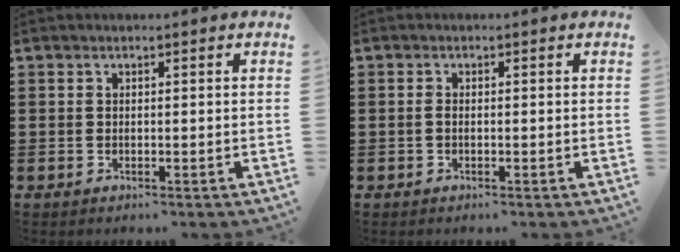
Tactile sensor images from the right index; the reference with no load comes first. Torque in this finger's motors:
{"motor_torque": [-0.02, 0.17, 0.01, 0.02]}